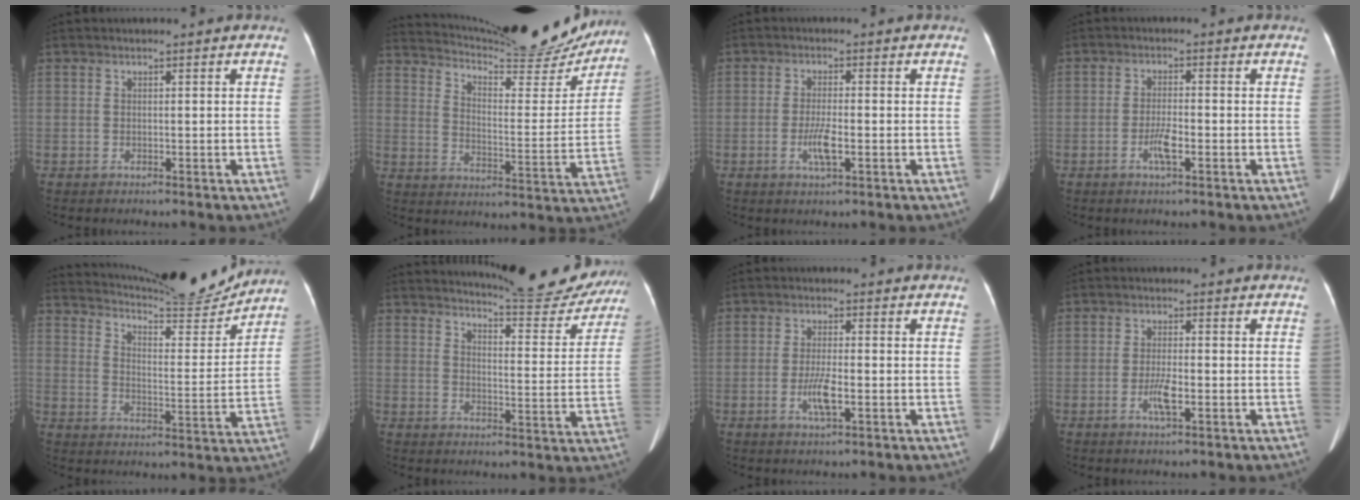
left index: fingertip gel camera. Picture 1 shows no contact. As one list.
[{"total": 23.4, "force": [21.7, 3.3, 8.0], "torque": [-0.123, -0.044, 0.287]}, {"total": 3.7, "force": [-1.1, 0.6, 3.4], "torque": [-0.070, -0.004, -0.020]}, {"total": 3.1, "force": [-1.3, 0.5, 2.8], "torque": [-0.057, -0.001, -0.026]}, {"total": 17.8, "force": [17.0, 1.2, 5.1], "torque": [-0.088, -0.040, 0.236]}, {"total": 14.6, "force": [14.3, 1.2, 3.1], "torque": [-0.036, -0.053, 0.168]}, {"total": 4.1, "force": [-1.2, 0.6, 3.8], "torque": [-0.078, -0.005, -0.022]}, {"total": 3.3, "force": [-1.1, 0.5, 3.0], "torque": [-0.062, -0.003, -0.021]}]